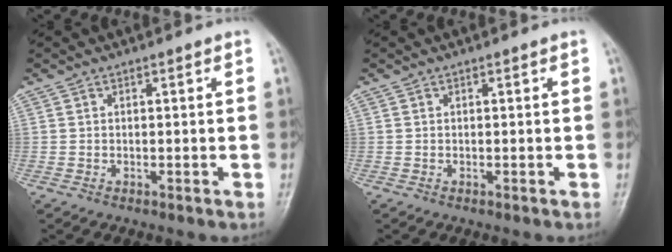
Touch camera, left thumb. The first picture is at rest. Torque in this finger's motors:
{"motor_torque": [0.00, 0.00, -0.04, 0.04, 0.00]}